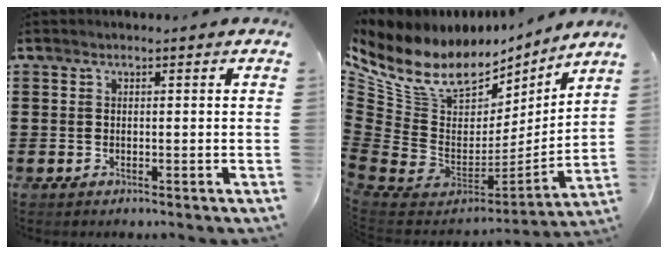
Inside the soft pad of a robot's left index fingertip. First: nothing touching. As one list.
[{"total": 12.4, "force": [8.0, 7.4, 6.0], "torque": [-0.170, -0.067, 0.141]}]